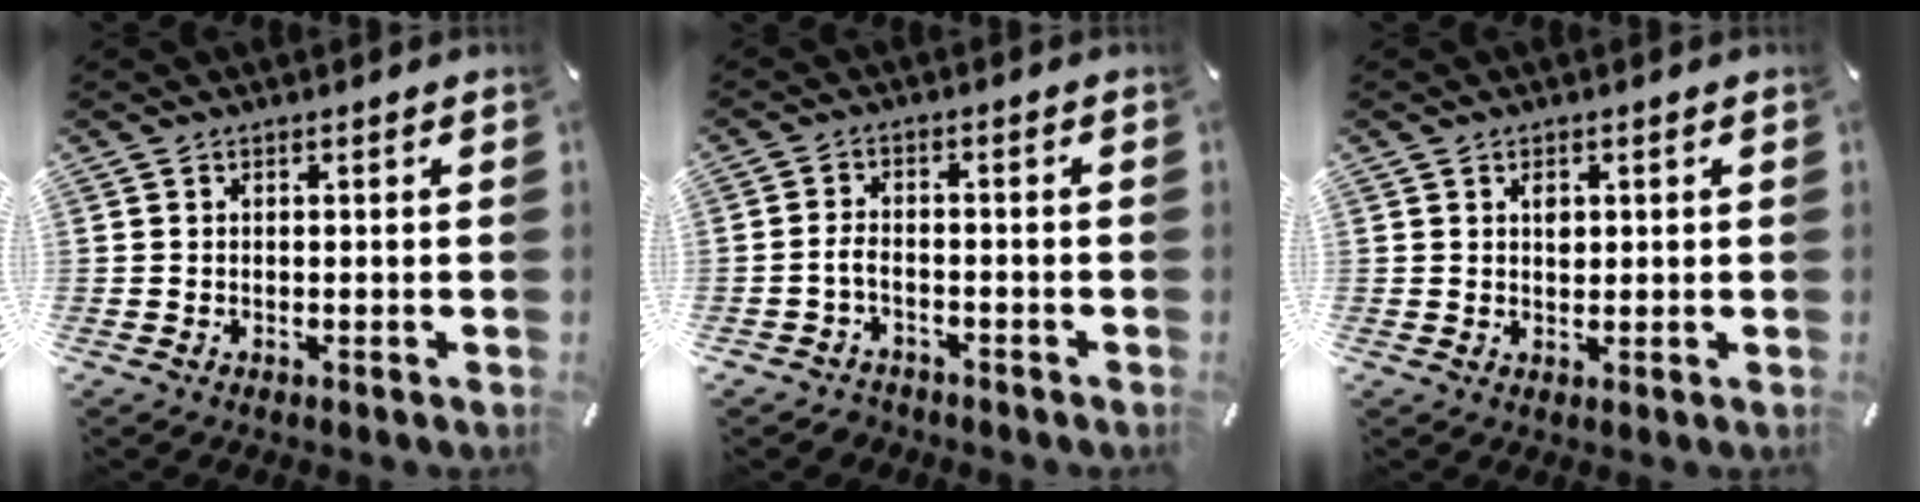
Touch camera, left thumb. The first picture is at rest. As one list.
[{"total": 3.4, "force": [-1.8, 2.3, 1.8], "torque": [-0.047, 0.007, -0.040]}, {"total": 1.9, "force": [0.6, 1.5, 1.1], "torque": [-0.009, -0.003, 0.006]}]